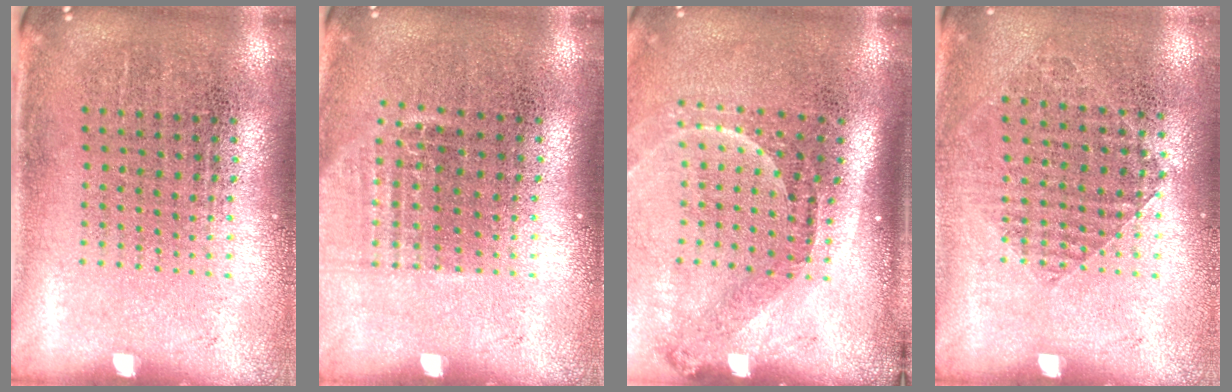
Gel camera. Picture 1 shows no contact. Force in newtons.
{"total": 0.9, "press": 0.8, "slide": 0.4}
{"total": 2.0, "press": 1.4, "slide": 1.5}
{"total": 0.9, "press": 0.9, "slide": 0.2}